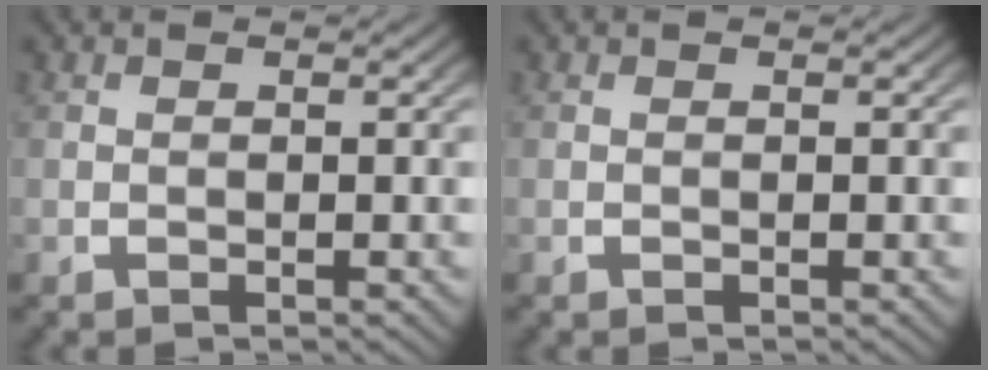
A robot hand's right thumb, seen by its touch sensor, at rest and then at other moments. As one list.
[{"total": 0.0}]